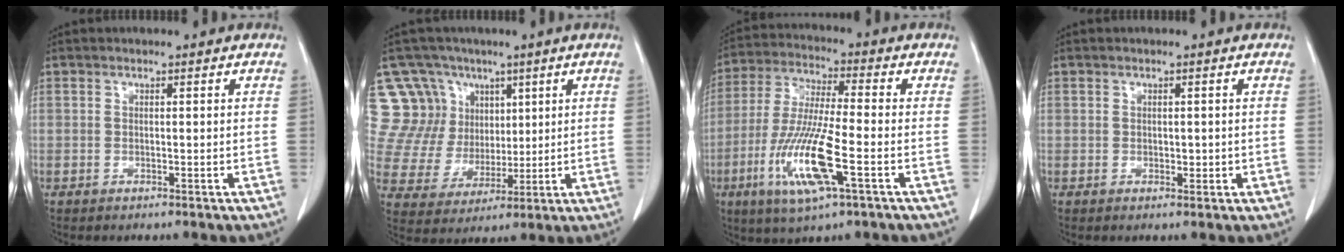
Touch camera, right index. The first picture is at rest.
{"total": 14.8, "force": [7.2, 12.8, 2.0], "torque": [-0.063, 0.065, 0.158]}
{"total": 13.7, "force": [-4.6, 1.3, 12.9], "torque": [-0.268, -0.020, -0.085]}
{"total": 1.4, "force": [0.1, 1.0, 1.0], "torque": [-0.010, 0.001, 0.007]}